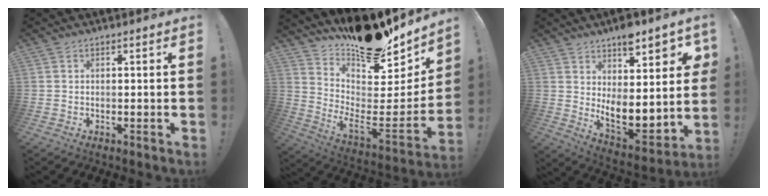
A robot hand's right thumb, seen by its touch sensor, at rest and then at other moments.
{"total": 18.1, "force": [14.8, 4.9, 9.1], "torque": [-0.115, -0.132, 0.241]}
{"total": 13.2, "force": [4.0, 6.5, 10.8], "torque": [-0.140, -0.040, 0.069]}